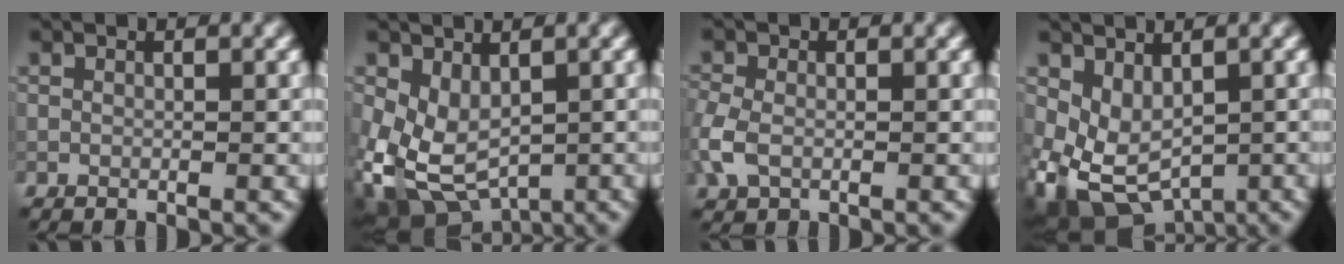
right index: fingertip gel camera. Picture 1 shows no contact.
{"total": 6.3, "force": [-0.5, 4.5, 4.4], "torque": [-0.098, -0.021, 0.003]}
{"total": 3.3, "force": [-0.9, 2.3, 2.2], "torque": [-0.067, -0.003, -0.026]}
{"total": 5.3, "force": [-0.3, 3.9, 3.6], "torque": [-0.076, -0.021, 0.008]}